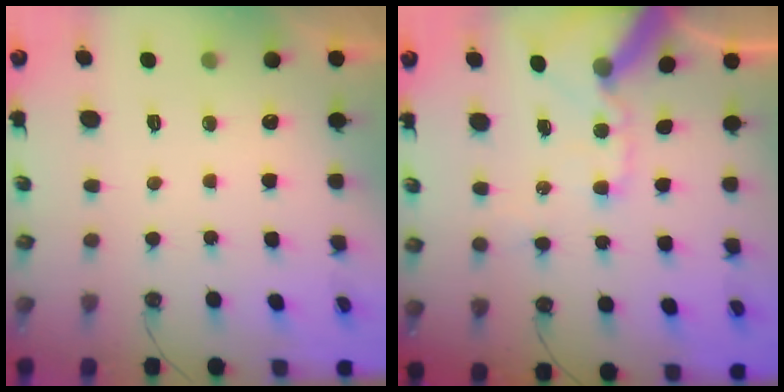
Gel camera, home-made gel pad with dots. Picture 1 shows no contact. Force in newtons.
{"total": 14.5, "press": 14.3, "slide": 2.5}